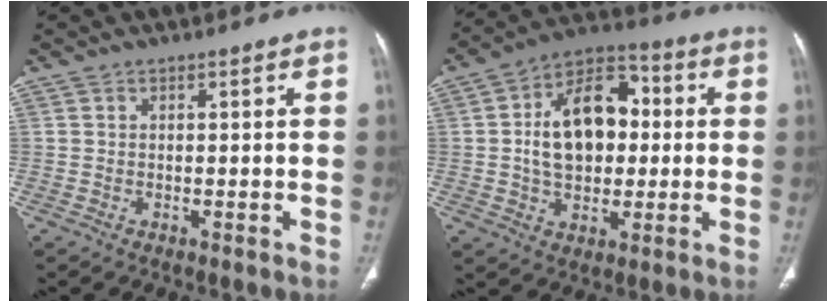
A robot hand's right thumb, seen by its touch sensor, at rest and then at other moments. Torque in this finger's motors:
{"motor_torque": [1.89, 2.88, 1.40, -0.15, 0.19]}